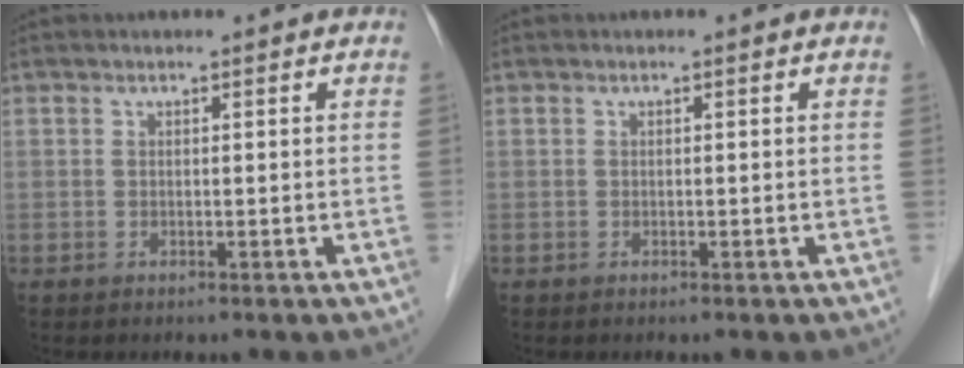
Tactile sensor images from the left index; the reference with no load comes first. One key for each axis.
{"total": 0.0}